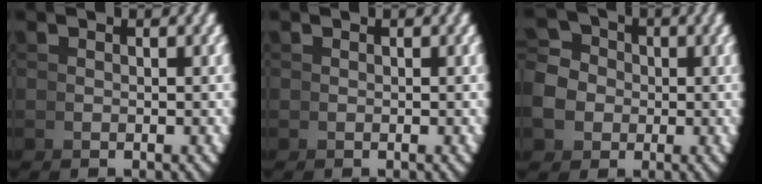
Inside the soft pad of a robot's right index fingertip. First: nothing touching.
{"total": 0.0}
{"total": 7.3, "force": [0.0, 6.6, 3.0], "torque": [-0.067, -0.019, 0.001]}